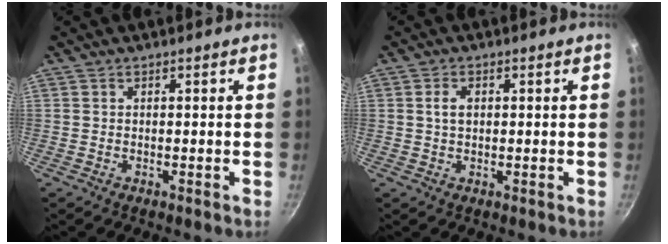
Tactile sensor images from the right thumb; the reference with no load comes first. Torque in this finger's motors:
{"motor_torque": [0.32, 0.32, 0.07, -0.10, 0.11]}